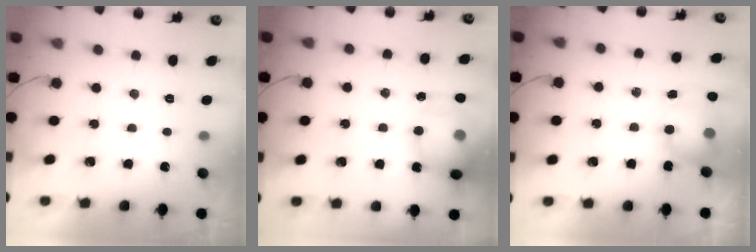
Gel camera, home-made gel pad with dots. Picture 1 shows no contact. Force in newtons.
{"total": 16.2, "press": 15.2, "slide": 5.6}
{"total": 12.3, "press": 9.3, "slide": 8.1}